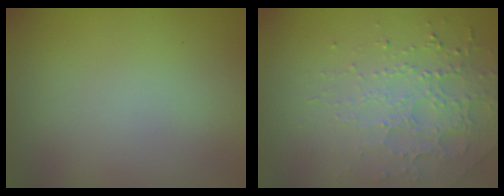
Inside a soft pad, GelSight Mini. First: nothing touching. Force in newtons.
{"total": 4.5, "press": 3.1, "slide": 3.3}